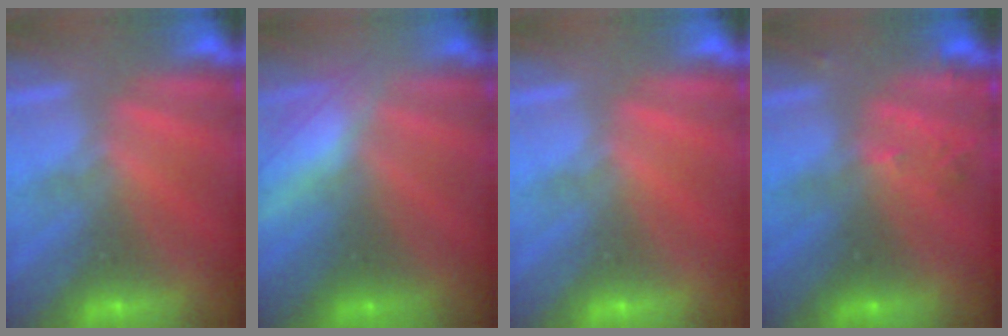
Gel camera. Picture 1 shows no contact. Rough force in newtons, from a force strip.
{"total": 2.9}
{"total": 0.0}
{"total": 2.8}